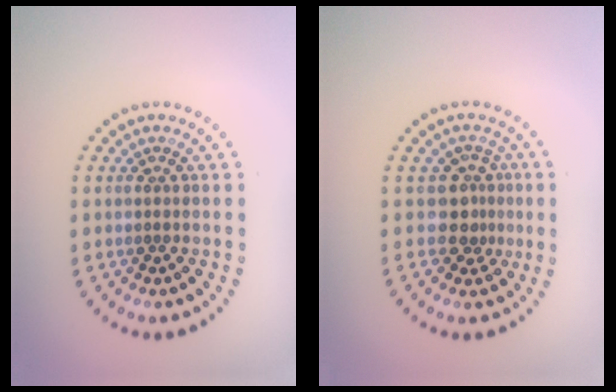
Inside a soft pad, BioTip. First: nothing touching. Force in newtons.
{"total": 2.6, "press": 1.9, "slide": 1.8}